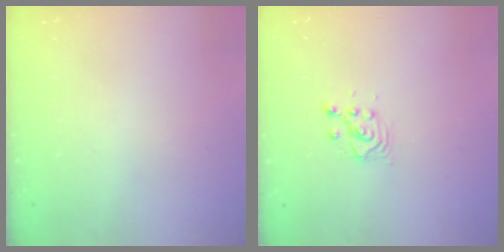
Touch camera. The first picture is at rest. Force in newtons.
{"total": 2.8, "press": 2.8, "slide": 0.1}